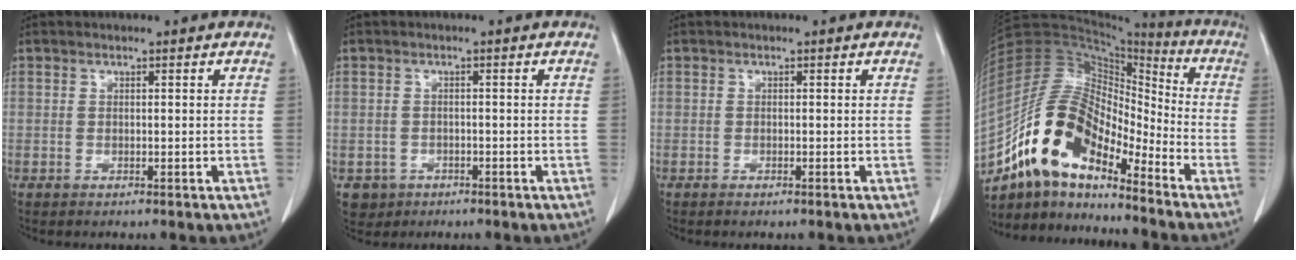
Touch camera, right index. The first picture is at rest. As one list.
[{"total": 3.2, "force": [-1.4, 2.8, 0.2], "torque": [-0.002, 0.008, -0.020]}, {"total": 0.6, "force": [-0.5, 0.1, 0.3], "torque": [-0.011, -0.002, -0.006]}, {"total": 15.7, "force": [-11.3, 6.0, 9.1], "torque": [-0.170, 0.046, -0.208]}]